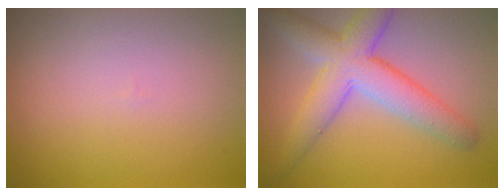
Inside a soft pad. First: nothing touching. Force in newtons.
{"total": 6.6, "press": 6.6, "slide": 0.4}